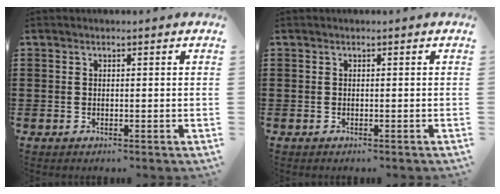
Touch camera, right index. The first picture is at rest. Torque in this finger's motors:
{"motor_torque": [0.05, 0.11, 0.00, -0.01]}